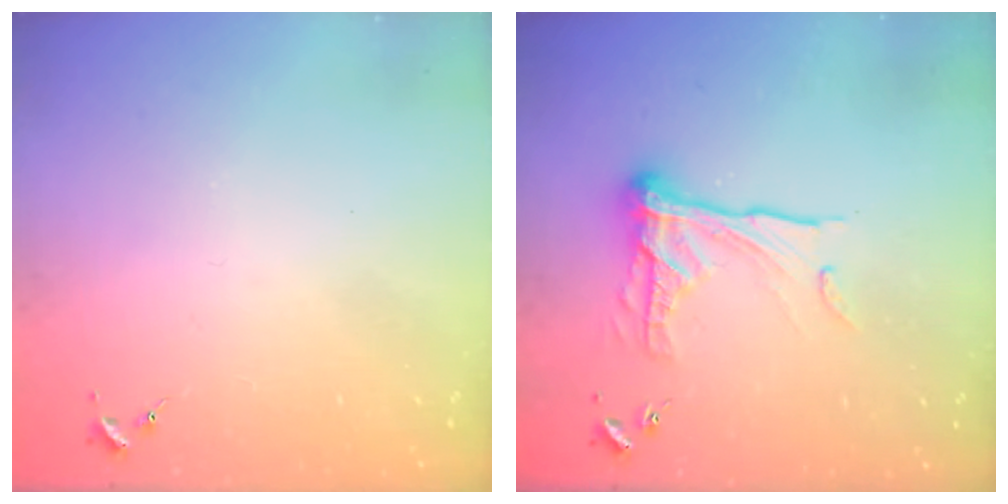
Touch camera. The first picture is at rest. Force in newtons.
{"total": 14.6, "press": 14.6, "slide": 1.1}